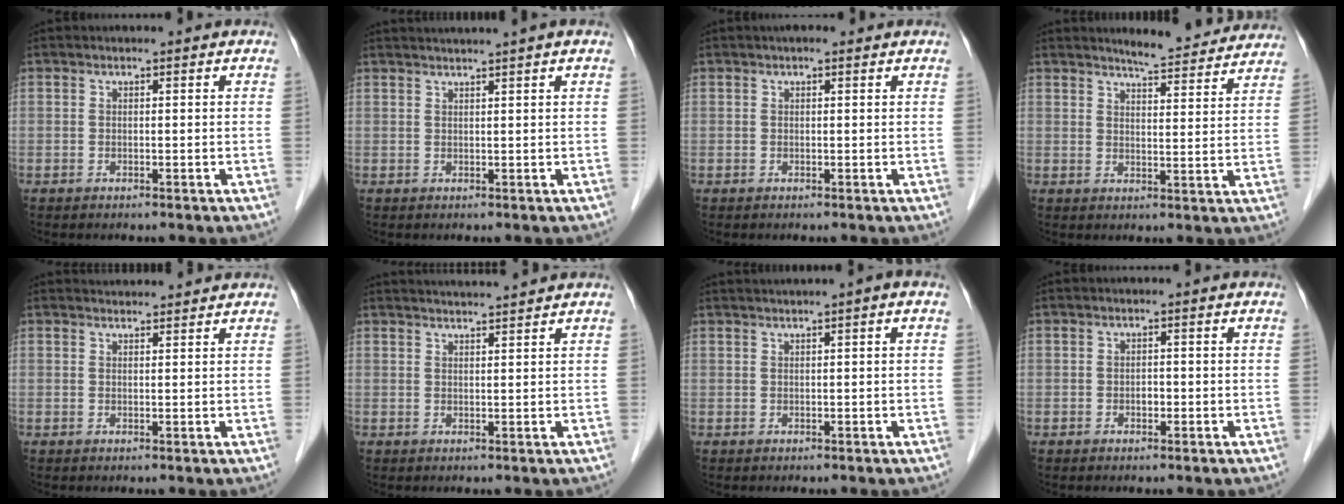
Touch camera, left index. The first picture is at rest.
{"total": 4.5, "force": [3.7, -1.2, 2.2], "torque": [-0.027, 0.022, 0.058]}
{"total": 1.3, "force": [0.9, 0.3, 0.8], "torque": [-0.015, 0.010, 0.010]}
{"total": 10.5, "force": [10.0, 1.1, 3.1], "torque": [-0.038, -0.005, 0.116]}
{"total": 3.9, "force": [3.9, 0.4, 0.4], "torque": [-0.012, 0.025, 0.052]}
{"total": 5.5, "force": [5.2, -0.9, 1.5], "torque": [-0.022, 0.018, 0.074]}
{"total": 2.7, "force": [1.7, -0.4, 2.1], "torque": [-0.039, 0.015, 0.031]}
{"total": 0.9, "force": [-0.4, 0.6, 0.6], "torque": [-0.012, 0.003, -0.006]}